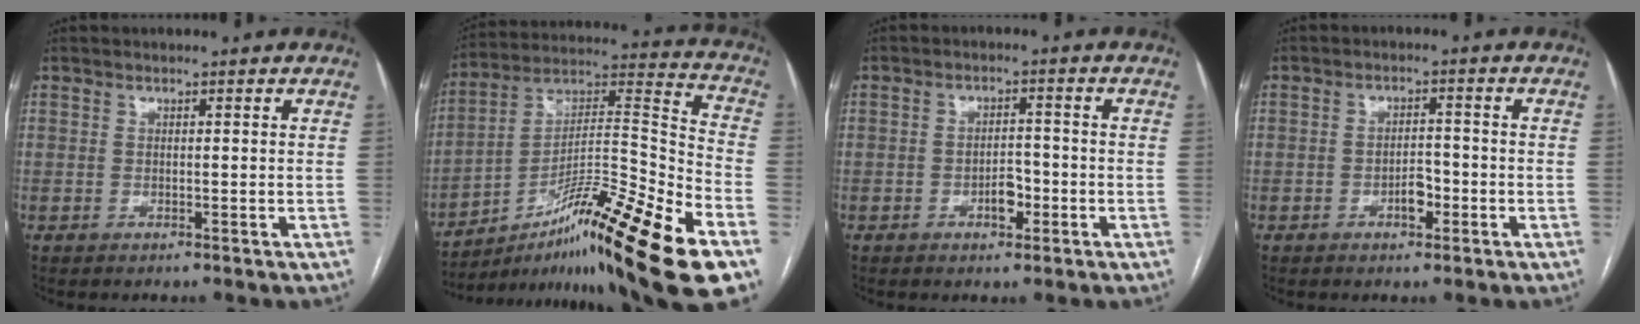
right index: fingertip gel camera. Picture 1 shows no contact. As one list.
[{"total": 25.9, "force": [-14.6, 1.1, 21.3], "torque": [-0.297, 0.006, -0.235]}, {"total": 3.4, "force": [-1.6, 1.6, 2.5], "torque": [-0.036, 0.006, -0.025]}, {"total": 3.0, "force": [-1.5, 1.4, 2.2], "torque": [-0.033, 0.006, -0.027]}]